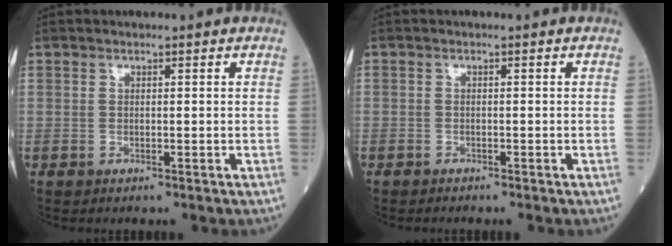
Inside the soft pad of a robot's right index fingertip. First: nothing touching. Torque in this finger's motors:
{"motor_torque": [1.24, -0.90, -0.03, -0.21]}